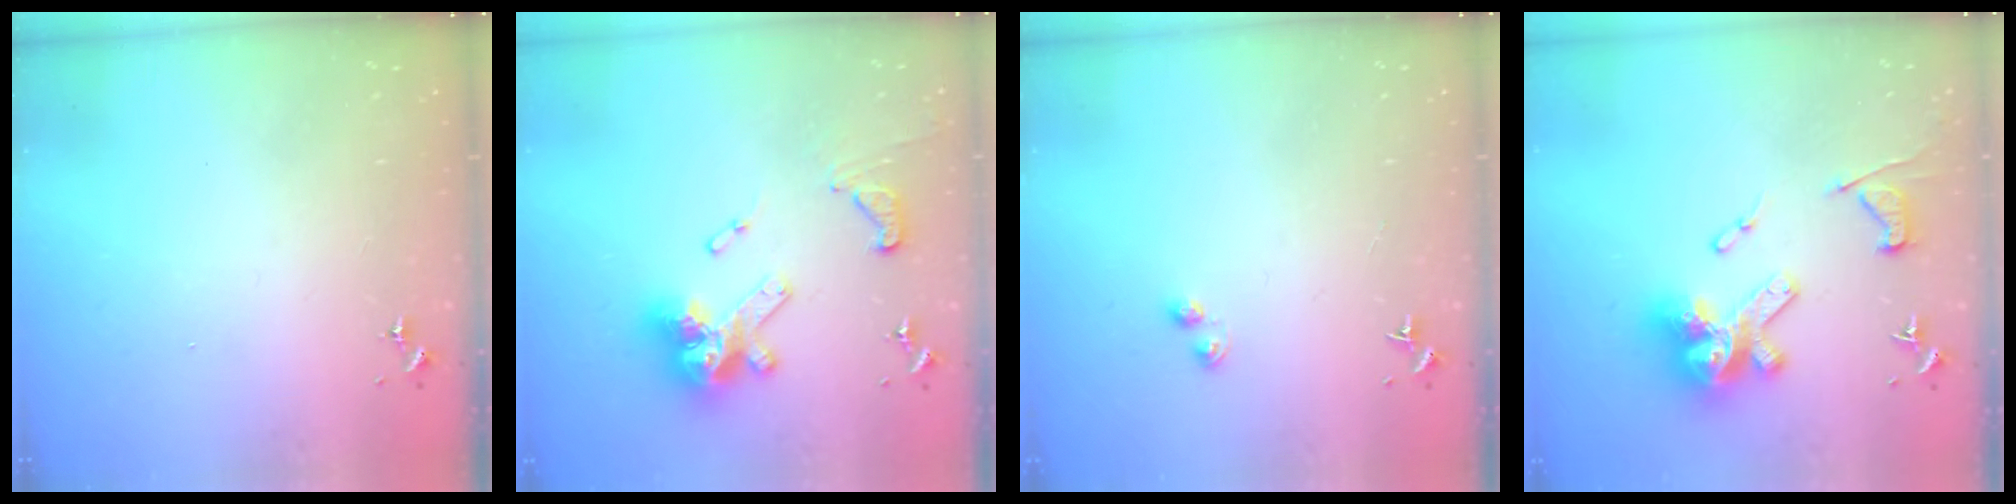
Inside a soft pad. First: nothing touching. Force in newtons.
{"total": 19.0, "press": 18.9, "slide": 1.8}
{"total": 2.8, "press": 2.8, "slide": 0.4}
{"total": 20.0, "press": 19.9, "slide": 1.9}